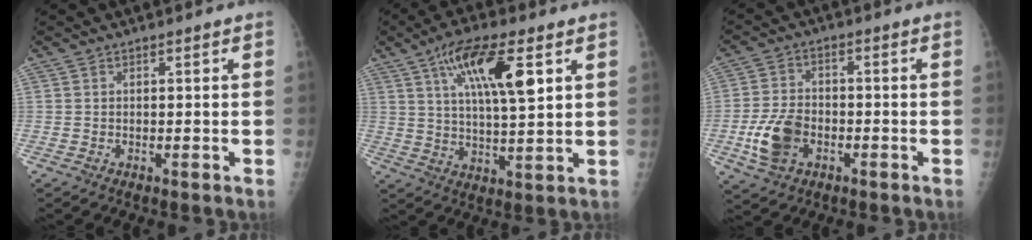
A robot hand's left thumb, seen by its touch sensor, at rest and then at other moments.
{"total": 13.8, "force": [5.6, 3.9, 12.0], "torque": [-0.200, -0.012, 0.097]}
{"total": 8.6, "force": [-2.9, 5.8, 5.6], "torque": [-0.108, 0.012, -0.053]}